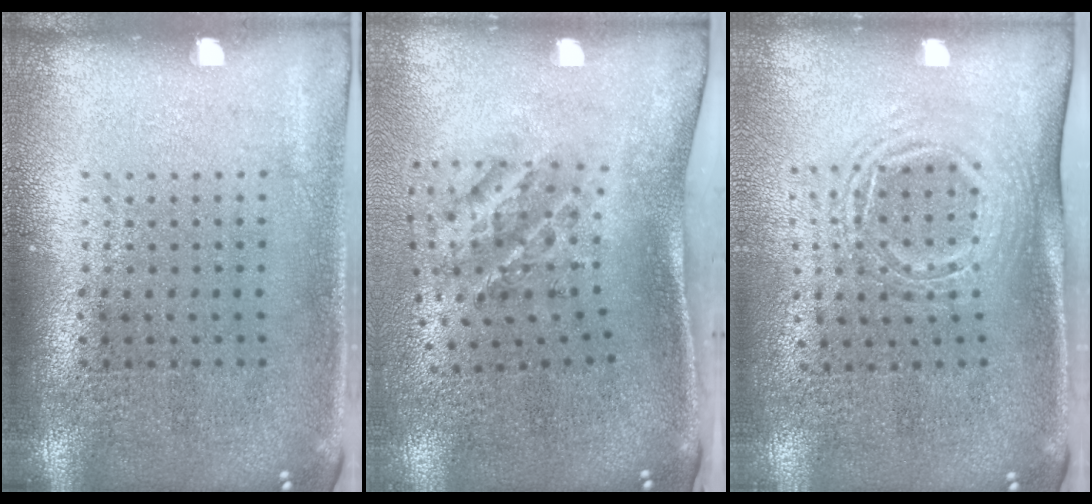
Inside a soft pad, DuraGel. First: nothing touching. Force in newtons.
{"total": 1.8, "press": 1.2, "slide": 1.3}
{"total": 1.7, "press": 1.2, "slide": 1.1}